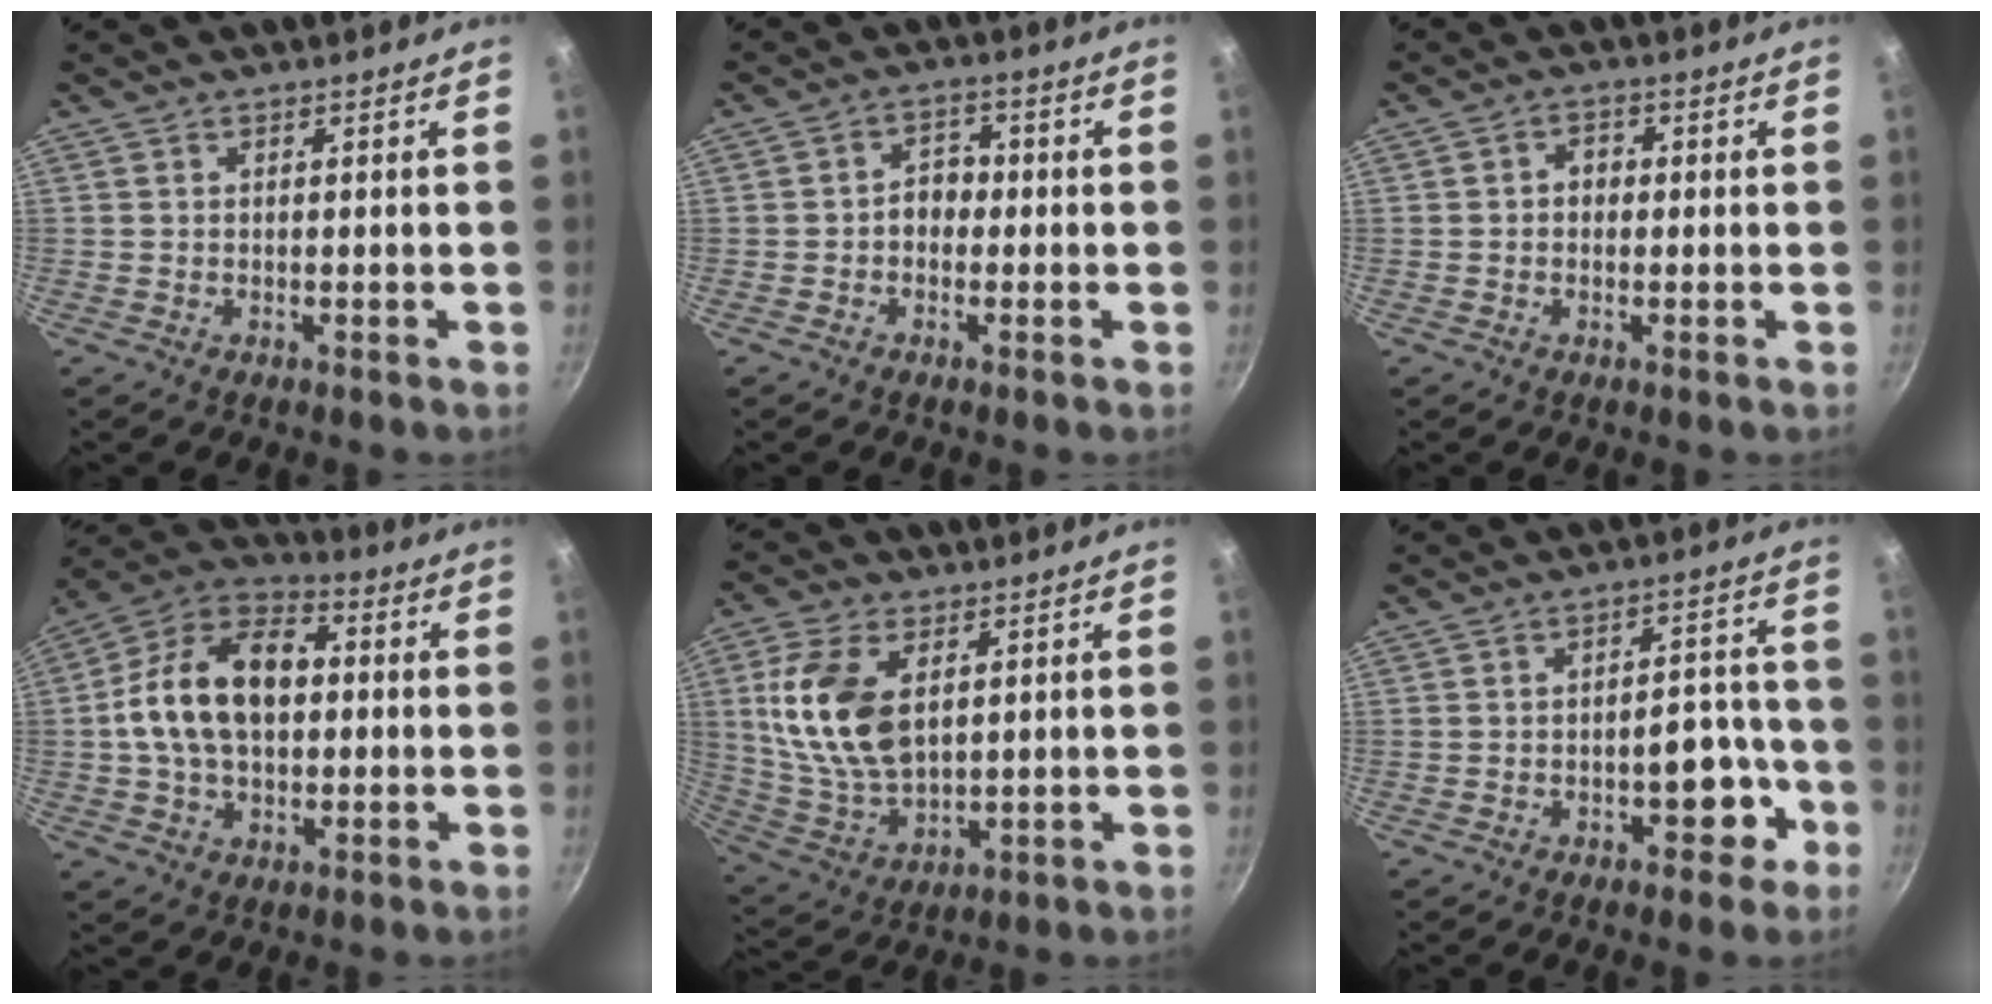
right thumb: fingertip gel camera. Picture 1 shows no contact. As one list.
[{"total": 3.9, "force": [-0.7, 3.1, 2.3], "torque": [-0.007, 0.016, -0.018]}, {"total": 2.9, "force": [0.0, 2.5, 1.6], "torque": [-0.008, 0.009, -0.003]}, {"total": 17.6, "force": [1.1, 11.5, 13.4], "torque": [-0.209, 0.032, 0.002]}, {"total": 15.3, "force": [3.7, 9.0, 11.8], "torque": [-0.216, -0.016, 0.084]}, {"total": 8.1, "force": [-3.5, 4.5, 5.7], "torque": [-0.031, 0.044, -0.037]}]